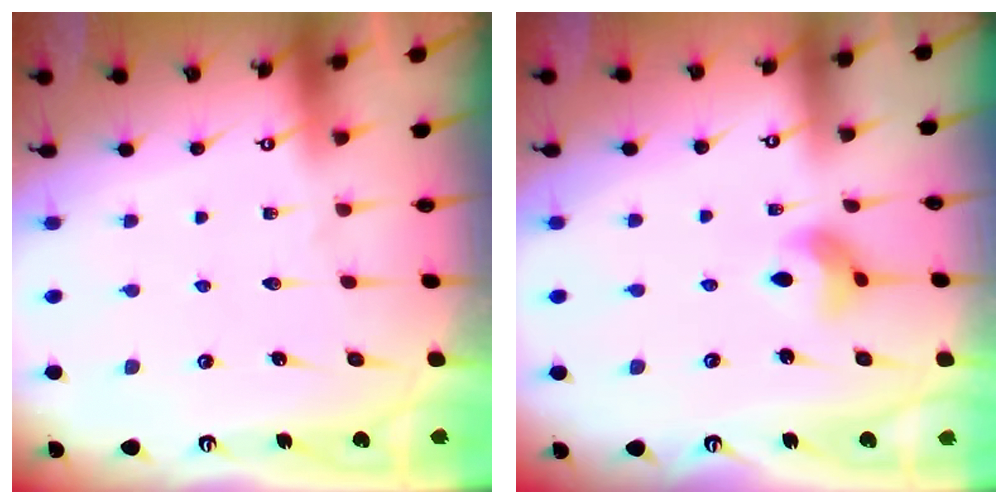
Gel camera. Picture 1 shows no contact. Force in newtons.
{"total": 7.0, "press": 7.0, "slide": 0.5}